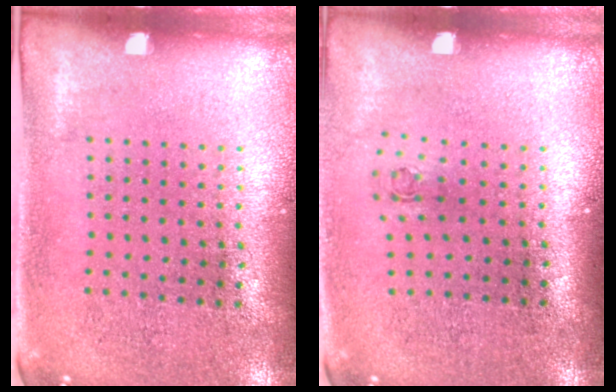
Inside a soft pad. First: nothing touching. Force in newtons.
{"total": 0.7, "press": 0.3, "slide": 0.7}